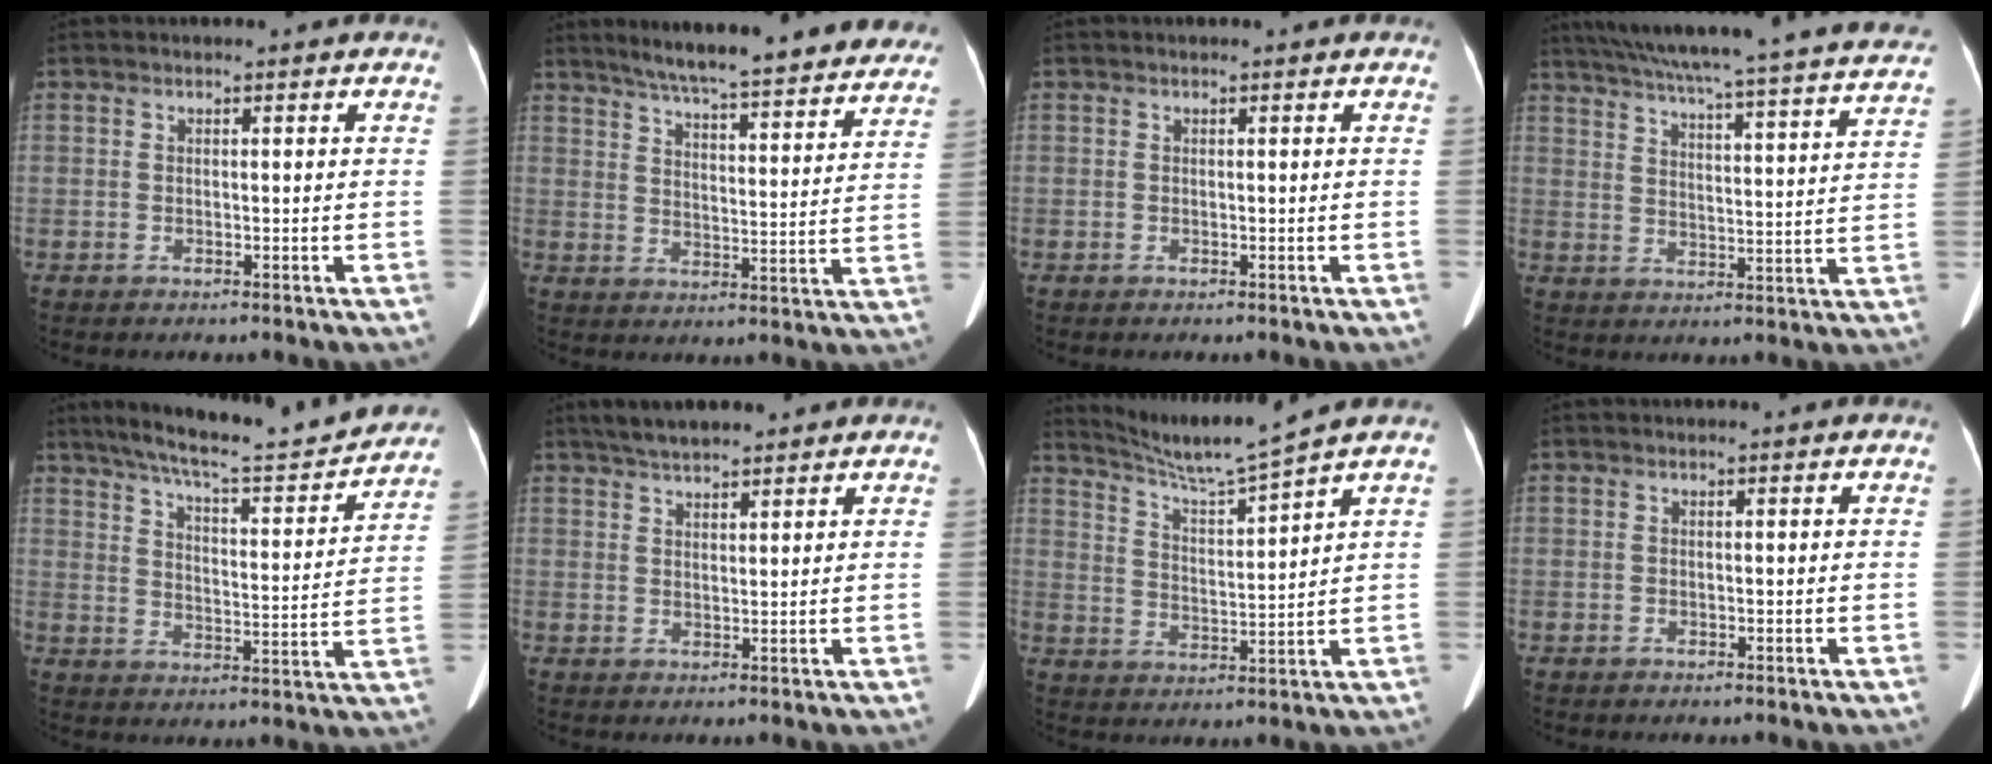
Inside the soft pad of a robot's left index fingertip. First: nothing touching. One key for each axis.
{"total": 25.4, "fx": 22.3, "fy": 3.2, "fz": 11.6, "tx": -0.165, "ty": -0.020, "tz": 0.280}
{"total": 0.0}
{"total": 32.7, "fx": 29.7, "fy": 1.5, "fz": 13.5, "tx": -0.222, "ty": -0.050, "tz": 0.372}
{"total": 20.9, "fx": 18.7, "fy": 1.5, "fz": 9.3, "tx": -0.146, "ty": -0.019, "tz": 0.254}
{"total": 5.9, "fx": 5.0, "fy": 1.1, "fz": 2.9, "tx": -0.051, "ty": 0.025, "tz": 0.089}
{"total": 8.4, "fx": 7.5, "fy": -2.5, "fz": 2.7, "tx": -0.058, "ty": -0.016, "tz": 0.147}
{"total": 0.0}